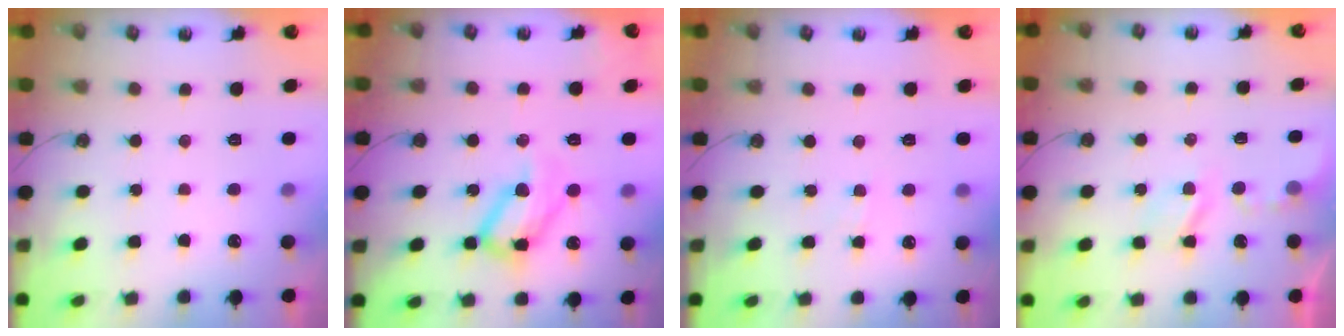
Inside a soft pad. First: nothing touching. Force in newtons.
{"total": 16.9, "press": 16.9, "slide": 0.6}
{"total": 2.1, "press": 2.1, "slide": 0.4}
{"total": 5.0, "press": 5.0, "slide": 0.5}